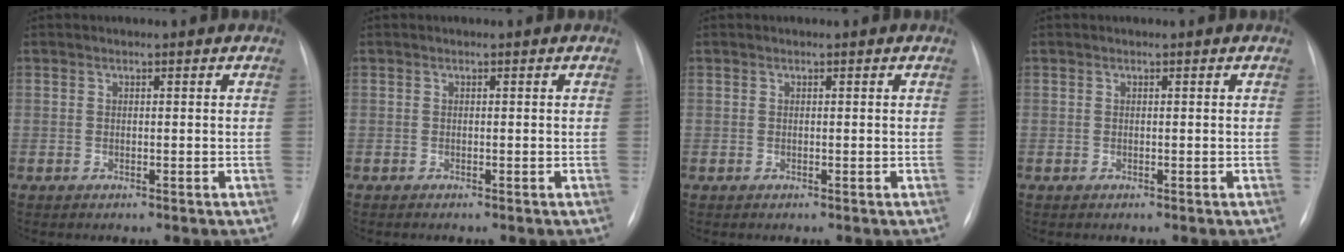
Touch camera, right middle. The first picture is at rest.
{"total": 0.0}
{"total": 0.0}
{"total": 0.0}